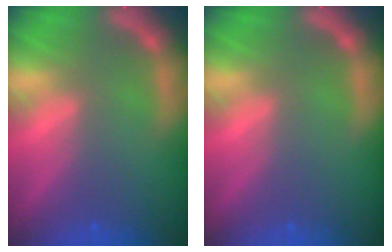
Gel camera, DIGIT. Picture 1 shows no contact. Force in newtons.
{"total": 0.0}